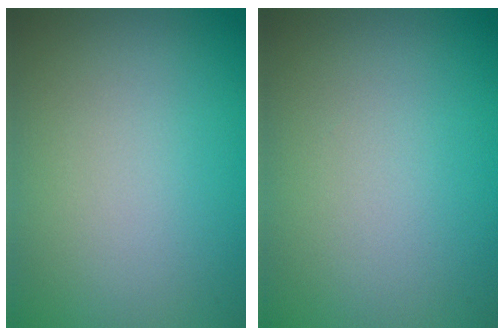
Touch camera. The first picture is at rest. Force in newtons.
{"total": 0.0}